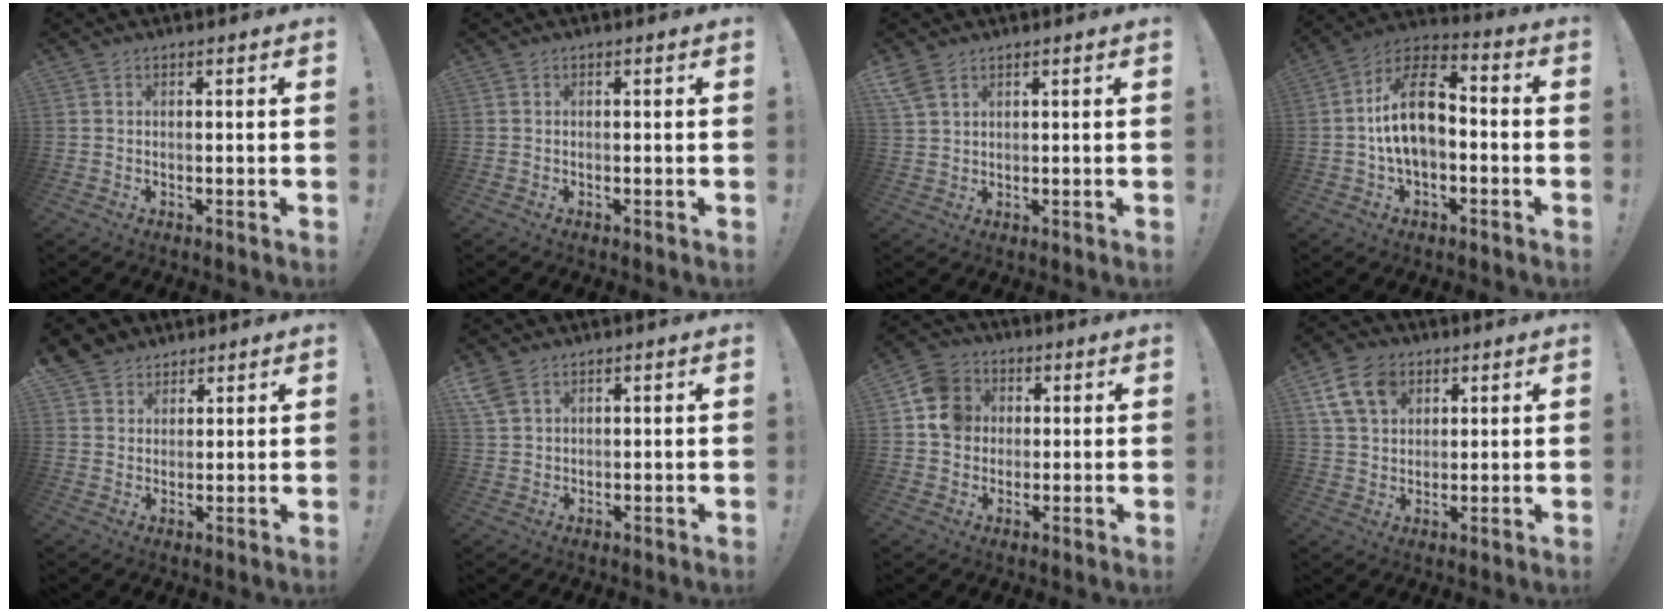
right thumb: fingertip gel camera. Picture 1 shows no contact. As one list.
[{"total": 0.0}, {"total": 4.2, "force": [2.7, 2.1, 2.5], "torque": [-0.051, -0.007, 0.055]}, {"total": 14.4, "force": [-0.5, 8.7, 11.5], "torque": [-0.196, 0.016, -0.006]}, {"total": 5.3, "force": [3.8, 3.7, 0.2], "torque": [-0.006, -0.028, 0.075]}, {"total": 4.6, "force": [3.0, 2.4, 2.6], "torque": [-0.054, -0.007, 0.060]}, {"total": 10.7, "force": [1.8, 9.7, 4.0], "torque": [-0.051, 0.010, 0.039]}, {"total": 11.9, "force": [5.9, 8.5, 5.8], "torque": [-0.112, -0.017, 0.117]}]